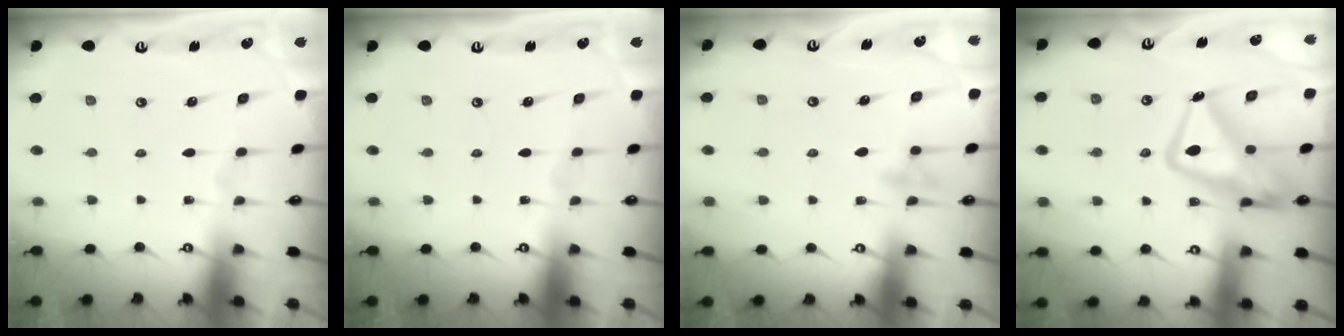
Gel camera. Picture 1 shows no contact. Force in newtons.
{"total": 0.0}
{"total": 7.9, "press": 7.8, "slide": 0.8}
{"total": 16.8, "press": 16.8, "slide": 1.7}